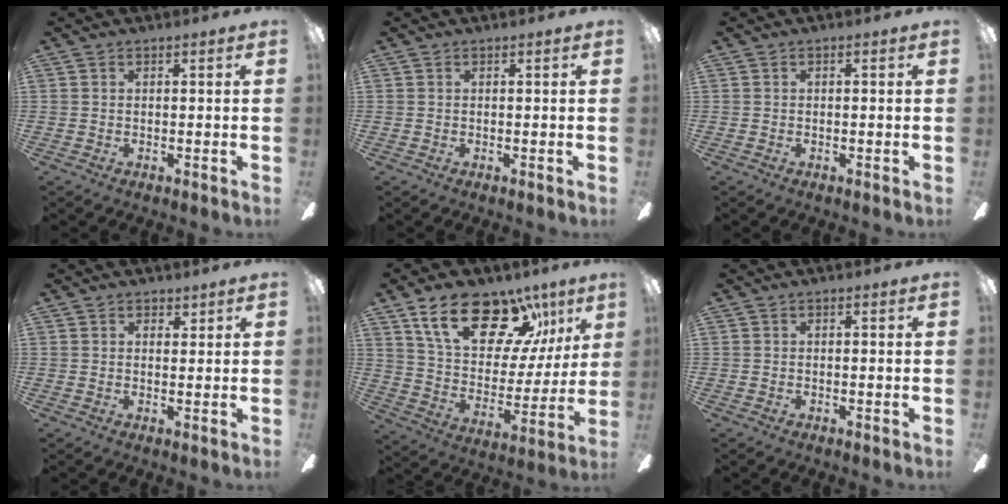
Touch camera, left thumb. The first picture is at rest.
{"total": 0.0}
{"total": 0.0}
{"total": 1.5, "force": [1.2, 0.9, 0.3], "torque": [0.003, -0.001, 0.021]}
{"total": 21.9, "force": [13.1, 11.6, 13.1], "torque": [-0.209, -0.064, 0.230]}
{"total": 0.0}